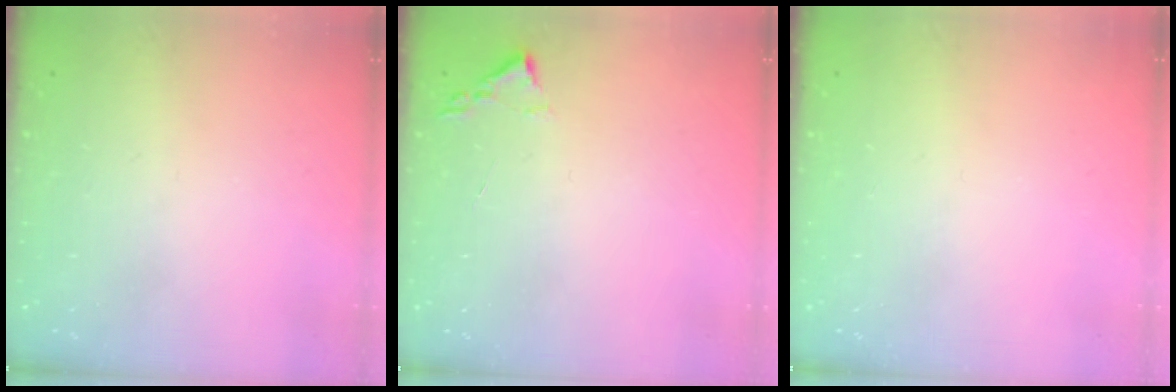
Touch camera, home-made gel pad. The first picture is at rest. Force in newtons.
{"total": 1.8, "press": 1.7, "slide": 0.2}
{"total": 0.0}